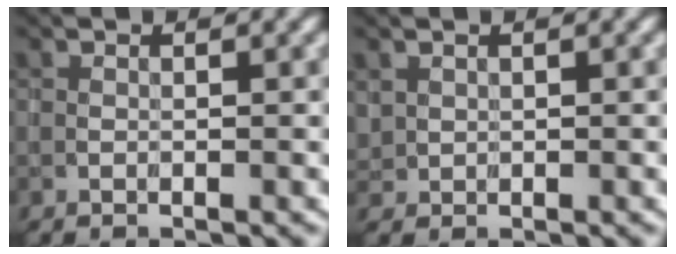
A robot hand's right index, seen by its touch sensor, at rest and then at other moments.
{"total": 0.6, "force": [0.4, 0.4, -0.2], "torque": [0.000, 0.001, 0.016]}